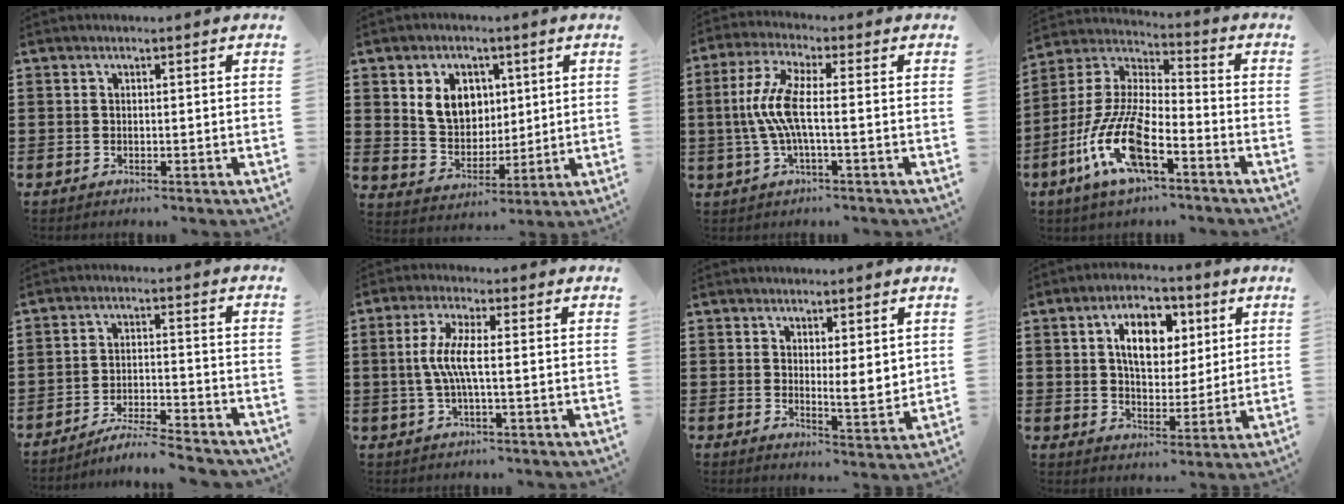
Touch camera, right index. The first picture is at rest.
{"total": 7.5, "force": [2.3, 6.1, 3.6], "torque": [-0.080, 0.014, 0.040]}
{"total": 7.9, "force": [-0.7, 1.6, 7.7], "torque": [-0.181, -0.015, -0.025]}
{"total": 13.3, "force": [-6.9, 4.4, 10.5], "torque": [-0.263, -0.015, -0.141]}
{"total": 5.1, "force": [-4.9, -0.1, 1.4], "torque": [-0.033, -0.005, -0.099]}
{"total": 5.7, "force": [-0.4, 0.9, 5.6], "torque": [-0.130, -0.010, -0.020]}
{"total": 3.9, "force": [2.0, 1.3, 3.1], "torque": [-0.041, -0.012, 0.030]}
{"total": 8.3, "force": [3.0, 5.4, 5.6], "torque": [-0.098, 0.010, 0.046]}